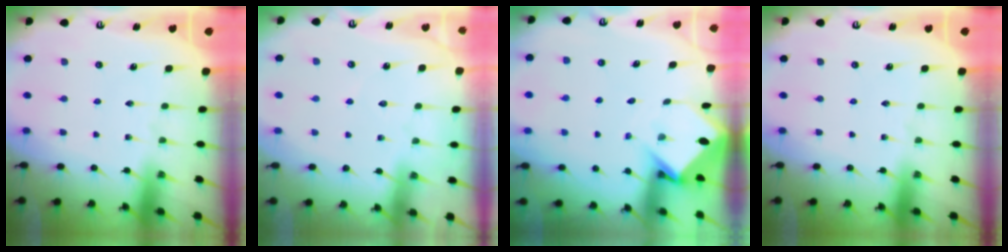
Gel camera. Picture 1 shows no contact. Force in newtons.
{"total": 4.1, "press": 4.0, "slide": 0.6}
{"total": 3.3, "press": 3.3, "slide": 0.3}
{"total": 0.0}